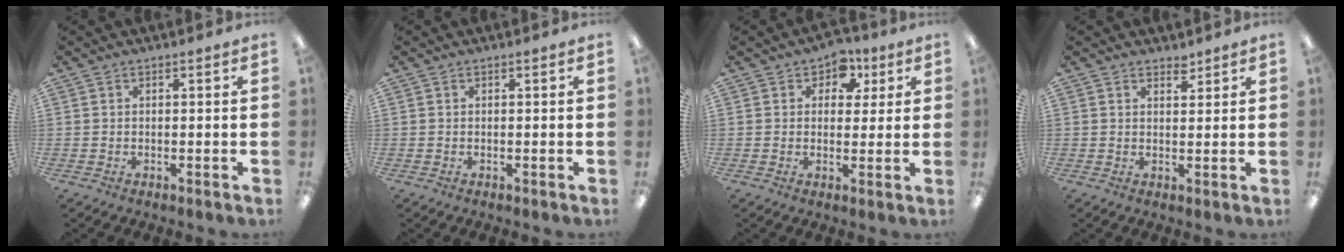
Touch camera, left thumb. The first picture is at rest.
{"total": 0.0}
{"total": 6.0, "force": [2.8, 4.5, 2.6], "torque": [-0.026, -0.008, 0.044]}
{"total": 2.1, "force": [1.8, 0.8, 0.5], "torque": [0.005, -0.011, 0.030]}